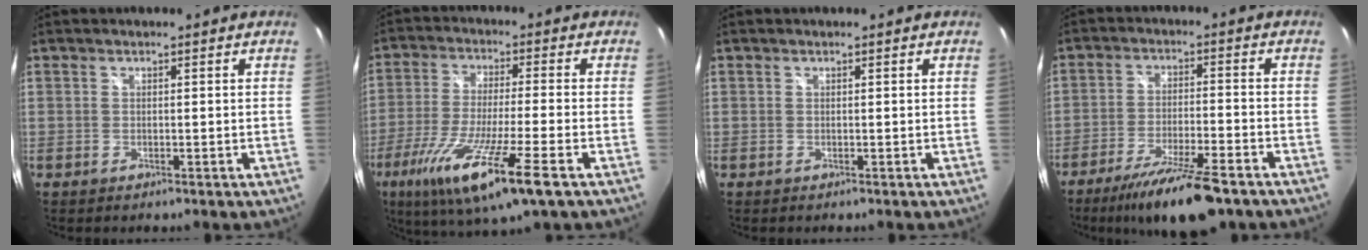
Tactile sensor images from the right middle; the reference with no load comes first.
{"total": 17.1, "force": [-8.9, 1.3, 14.5], "torque": [-0.288, -0.055, -0.161]}
{"total": 0.0}
{"total": 13.6, "force": [-10.3, 2.4, 8.6], "torque": [-0.171, -0.027, -0.170]}